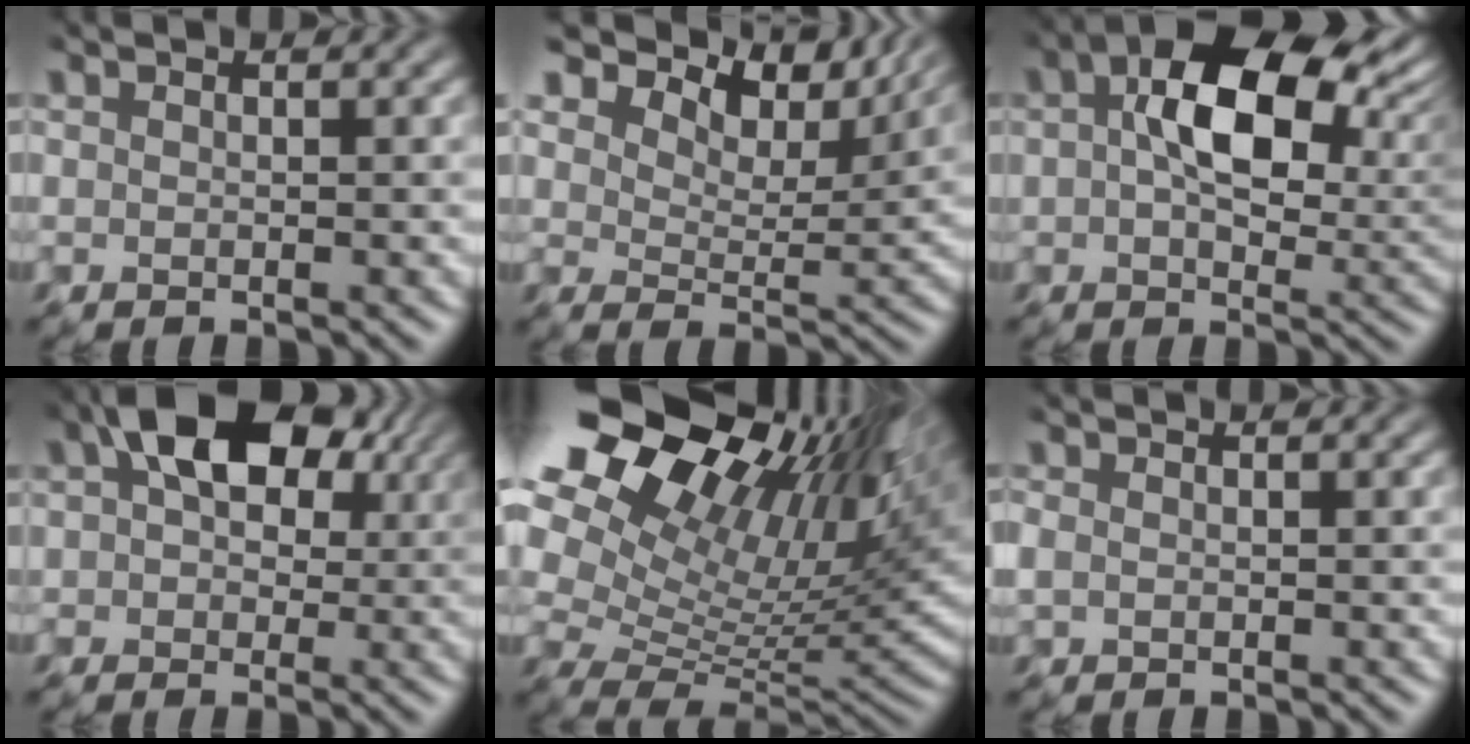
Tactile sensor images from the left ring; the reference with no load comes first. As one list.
[{"total": 11.7, "force": [8.9, 5.2, 5.5], "torque": [-0.103, -0.003, 0.126]}, {"total": 11.2, "force": [3.0, 6.4, 8.7], "torque": [-0.141, 0.006, 0.045]}, {"total": 9.0, "force": [3.3, 5.7, 6.1], "torque": [-0.098, 0.020, 0.040]}, {"total": 18.0, "force": [10.3, 8.9, 11.9], "torque": [-0.213, 0.041, 0.169]}, {"total": 0.7, "force": [-0.1, 0.6, 0.4], "torque": [-0.011, -0.003, -0.002]}]